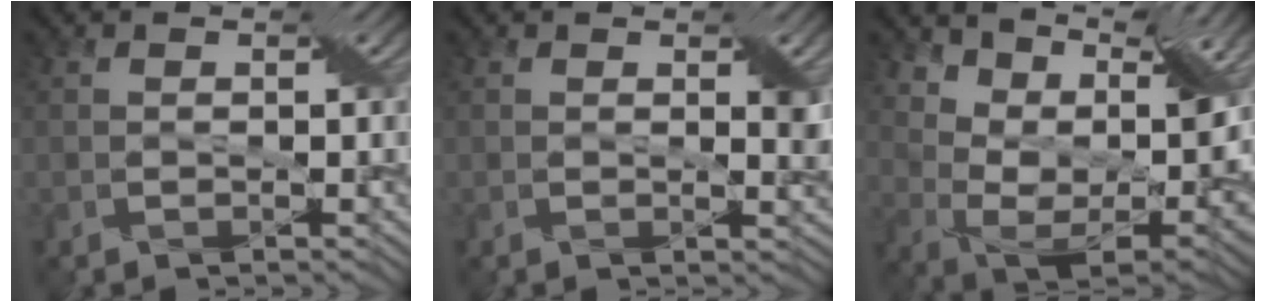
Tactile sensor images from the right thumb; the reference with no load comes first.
{"total": 1.5, "force": [0.6, 0.4, 1.3], "torque": [-0.018, -0.002, 0.011]}
{"total": 12.9, "force": [9.0, 4.9, 7.9], "torque": [-0.170, 0.004, 0.140]}